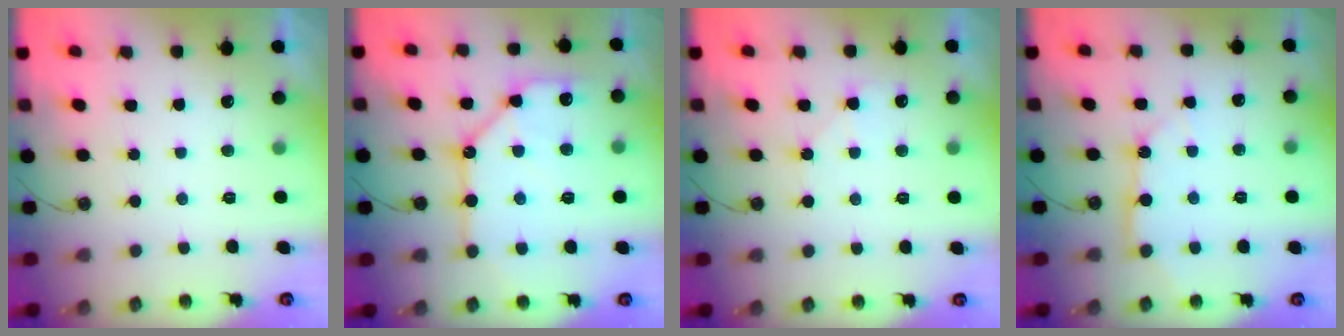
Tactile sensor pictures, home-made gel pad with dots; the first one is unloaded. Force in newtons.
{"total": 13.4, "press": 13.4, "slide": 1.6}
{"total": 6.0, "press": 5.9, "slide": 0.8}
{"total": 6.1, "press": 6.1, "slide": 0.6}